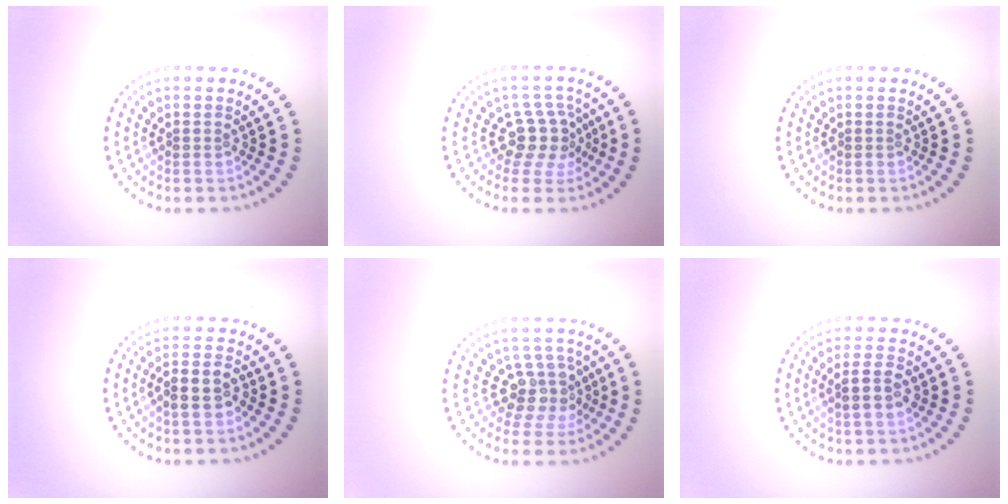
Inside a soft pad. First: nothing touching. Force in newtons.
{"total": 3.5, "press": 2.6, "slide": 2.3}
{"total": 0.0}
{"total": 2.8, "press": 2.7, "slide": 0.9}
{"total": 3.7, "press": 2.8, "slide": 2.5}
{"total": 2.4, "press": 2.4, "slide": 0.3}